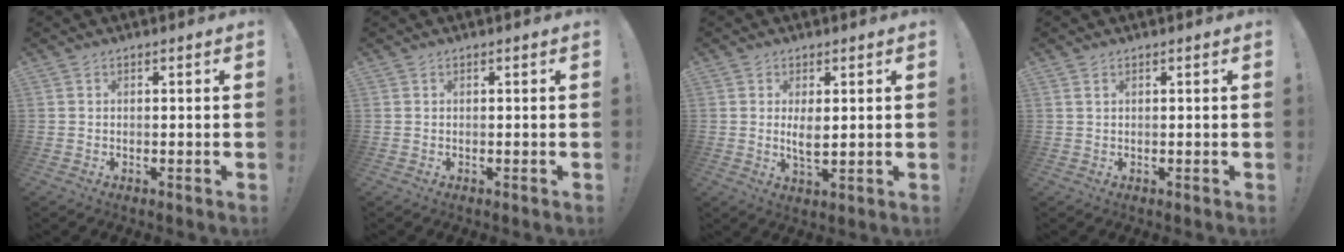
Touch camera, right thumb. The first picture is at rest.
{"total": 0.0}
{"total": 4.5, "force": [0.9, 1.8, 4.1], "torque": [-0.063, -0.011, 0.010]}
{"total": 0.9, "force": [0.5, 0.3, 0.7], "torque": [-0.009, -0.002, 0.007]}